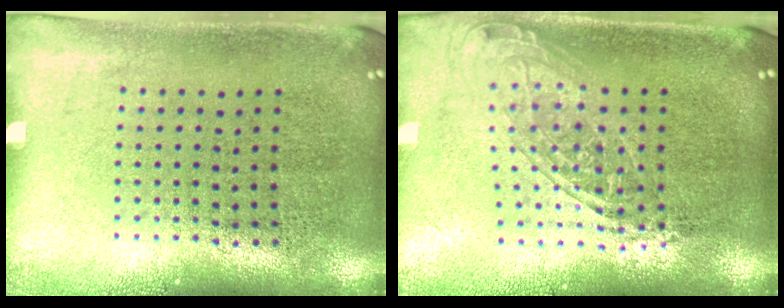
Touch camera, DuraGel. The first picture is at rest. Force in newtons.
{"total": 1.6, "press": 1.3, "slide": 0.9}